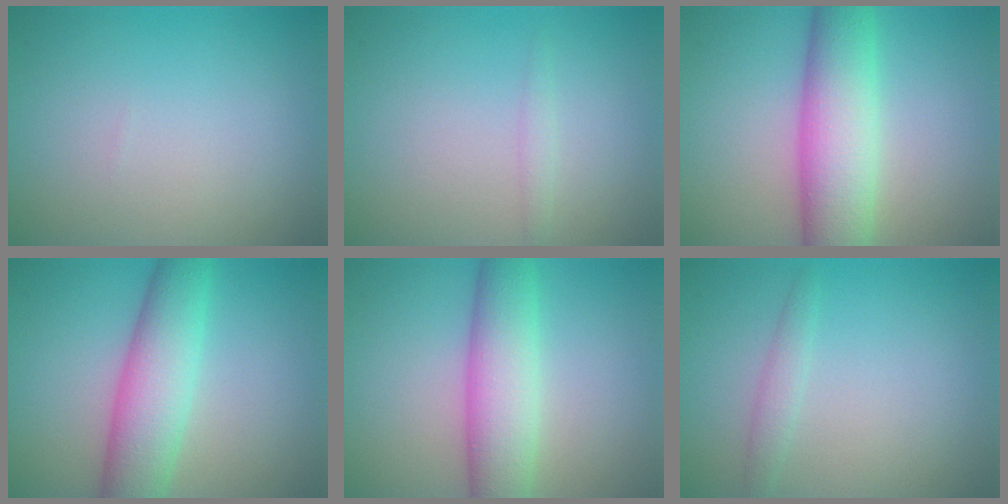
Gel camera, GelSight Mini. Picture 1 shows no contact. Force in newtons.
{"total": 0.8, "press": 0.8, "slide": 0.1}
{"total": 8.2, "press": 8.2, "slide": 0.2}
{"total": 6.8, "press": 6.8, "slide": 0.2}
{"total": 6.5, "press": 6.5, "slide": 0.2}
{"total": 1.2, "press": 1.2, "slide": 0.1}